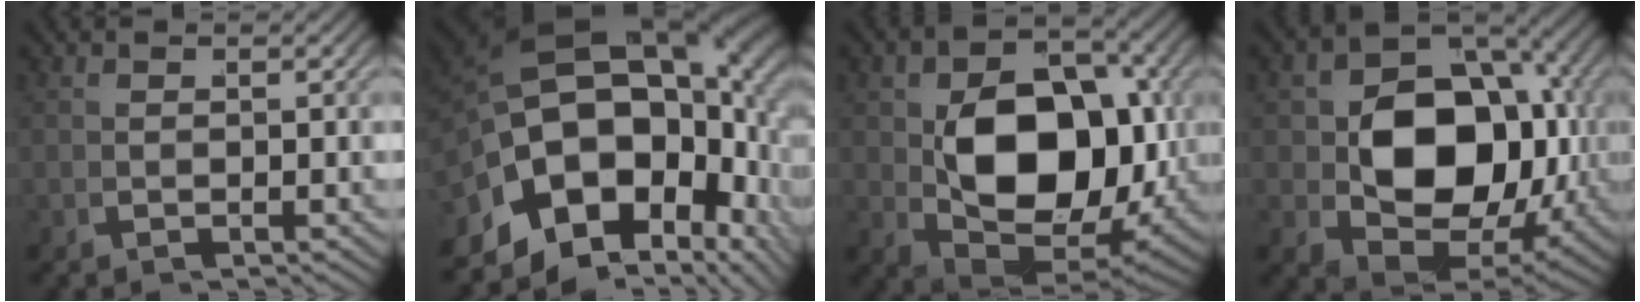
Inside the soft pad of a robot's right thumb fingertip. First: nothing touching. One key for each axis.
{"total": 24.1, "fx": 1.3, "fy": 16.4, "fz": 17.5, "tx": -0.314, "ty": -0.009, "tz": -0.003}
{"total": 14.5, "fx": -0.2, "fy": 9.2, "fz": 11.2, "tx": -0.208, "ty": -0.052, "tz": 0.014}
{"total": 14.7, "fx": -0.1, "fy": 10.1, "fz": 10.7, "tx": -0.198, "ty": -0.041, "tz": 0.006}